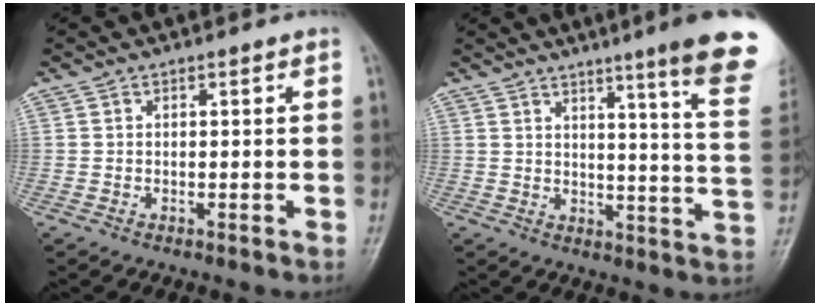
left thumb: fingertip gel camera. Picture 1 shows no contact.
{"total": 17.0, "force": [11.4, 0.3, 12.6], "torque": [-0.139, -0.073, 0.130]}